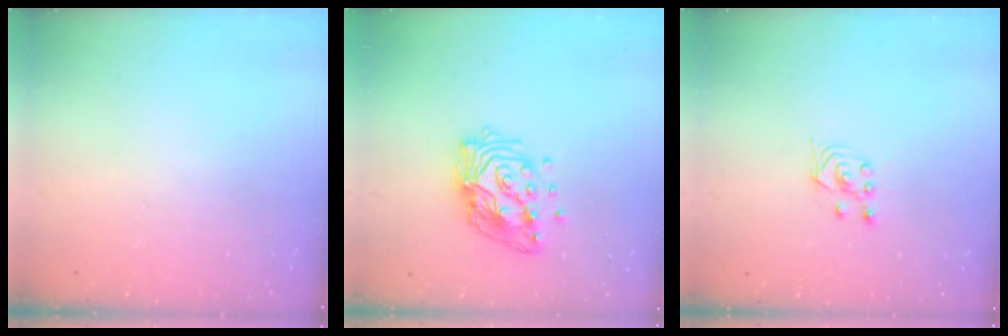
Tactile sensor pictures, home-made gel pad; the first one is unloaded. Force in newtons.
{"total": 15.9, "press": 15.8, "slide": 1.8}
{"total": 2.8, "press": 2.4, "slide": 1.4}